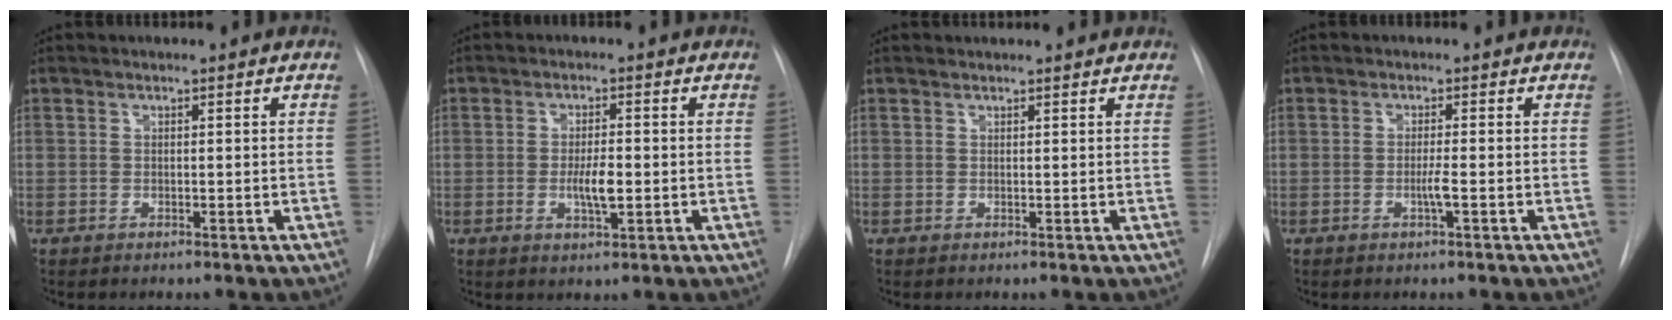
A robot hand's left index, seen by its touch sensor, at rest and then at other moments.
{"total": 4.0, "force": [-0.7, 0.9, 3.9], "torque": [-0.070, -0.003, -0.009]}
{"total": 3.1, "force": [3.0, 0.6, 0.6], "torque": [-0.011, 0.021, 0.034]}
{"total": 1.7, "force": [-0.6, -0.3, 1.6], "torque": [-0.032, -0.003, -0.012]}